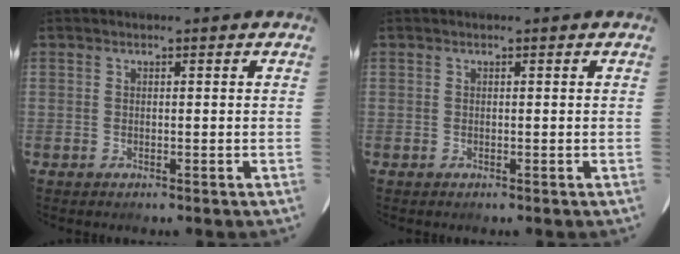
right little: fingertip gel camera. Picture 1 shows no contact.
{"total": 0.0}